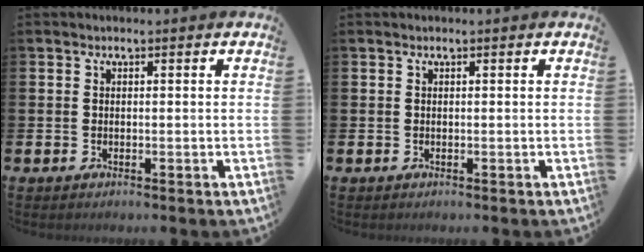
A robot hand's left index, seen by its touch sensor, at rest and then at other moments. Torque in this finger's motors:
{"motor_torque": [-0.06, 0.03, 0.00, 0.00]}